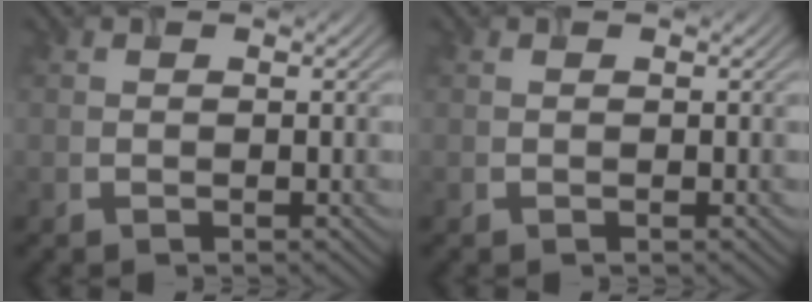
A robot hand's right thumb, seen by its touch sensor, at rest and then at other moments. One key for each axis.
{"total": 0.0}